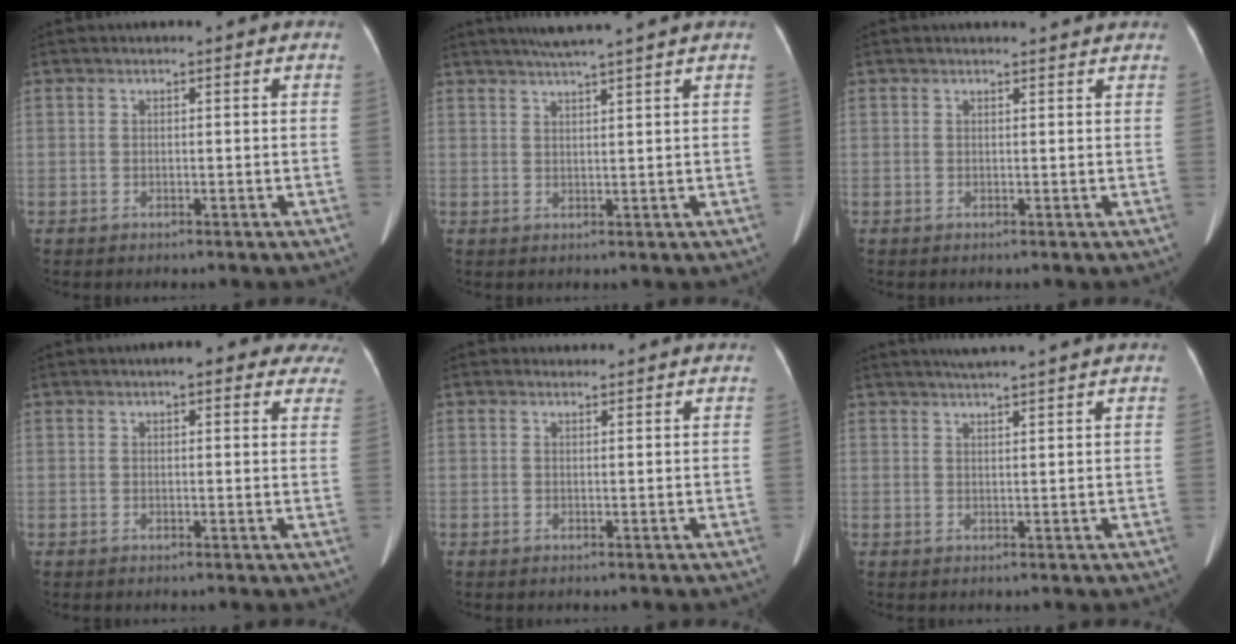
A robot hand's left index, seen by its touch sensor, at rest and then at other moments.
{"total": 6.1, "force": [5.0, -1.3, 3.2], "torque": [-0.051, 0.016, 0.077]}
{"total": 2.4, "force": [2.4, 0.5, 0.3], "torque": [-0.008, 0.016, 0.024]}
{"total": 10.3, "force": [8.4, 3.1, 5.1], "torque": [-0.027, 0.006, 0.081]}
{"total": 0.9, "force": [0.8, 0.3, -0.3], "torque": [-0.004, 0.007, 0.012]}
{"total": 5.7, "force": [5.0, -1.0, 2.5], "torque": [-0.040, 0.020, 0.073]}